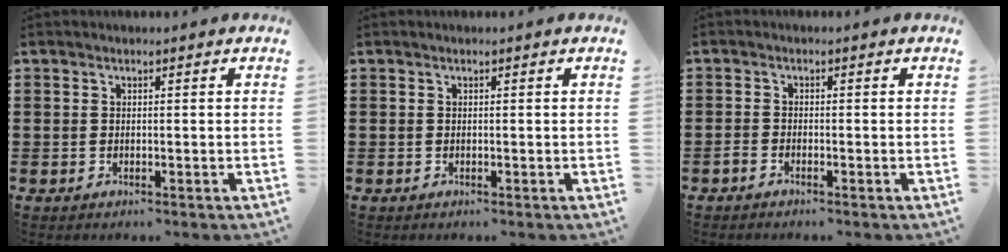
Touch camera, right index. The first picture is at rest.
{"total": 0.0}
{"total": 0.9, "force": [-0.9, 0.2, 0.3], "torque": [-0.010, -0.002, -0.016]}